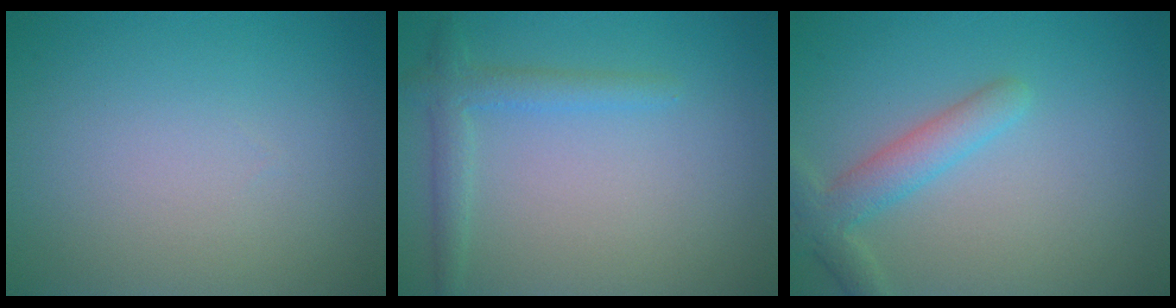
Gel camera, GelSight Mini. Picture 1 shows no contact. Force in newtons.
{"total": 2.3, "press": 2.3, "slide": 0.2}
{"total": 3.2, "press": 3.2, "slide": 0.2}